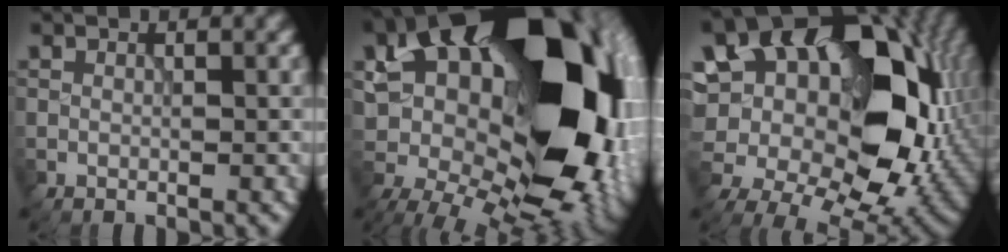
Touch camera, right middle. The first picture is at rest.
{"total": 22.7, "force": [3.3, 13.9, 17.6], "torque": [-0.282, 0.017, 0.070]}
{"total": 20.5, "force": [4.8, 13.0, 15.1], "torque": [-0.260, 0.019, 0.105]}